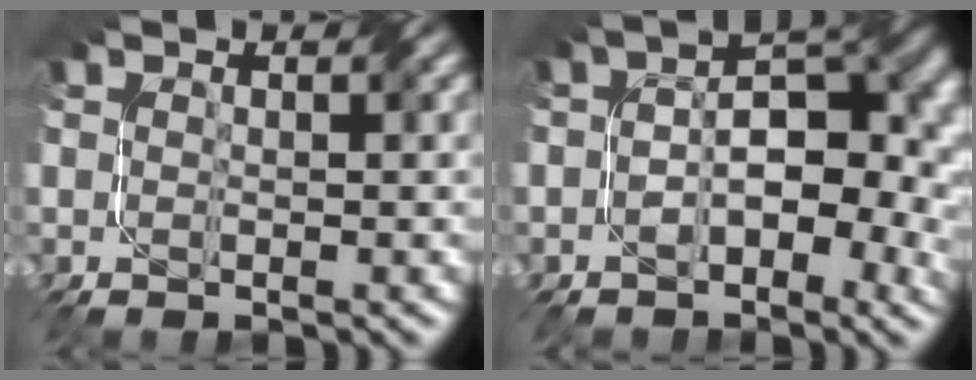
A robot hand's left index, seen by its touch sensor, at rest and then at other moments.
{"total": 7.7, "force": [-1.2, 4.1, 6.3], "torque": [-0.081, 0.011, -0.026]}